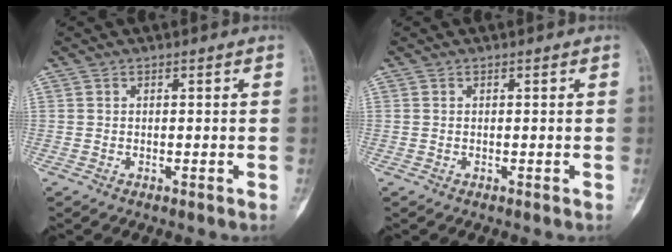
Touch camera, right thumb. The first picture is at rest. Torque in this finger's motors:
{"motor_torque": [0.10, -0.02, -0.05, 0.07, -0.02]}